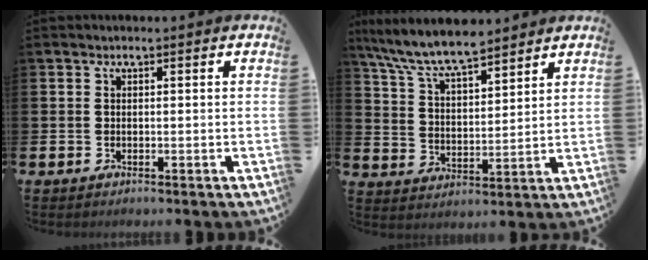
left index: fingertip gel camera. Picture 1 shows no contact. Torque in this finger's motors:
{"motor_torque": [0.74, -0.64, 0.64, 0.13]}